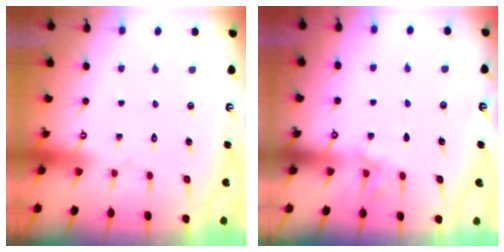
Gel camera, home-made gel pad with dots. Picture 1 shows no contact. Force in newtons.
{"total": 3.5, "press": 3.4, "slide": 0.5}